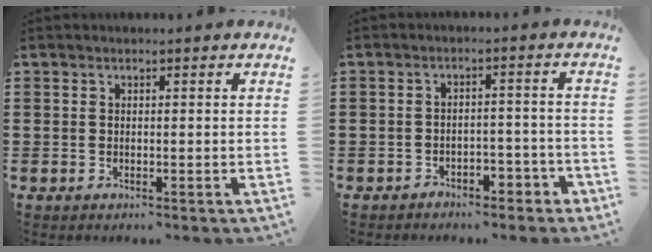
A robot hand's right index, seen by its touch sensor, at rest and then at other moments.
{"total": 3.0, "force": [-2.6, 1.3, 0.8], "torque": [-0.017, 0.006, -0.052]}